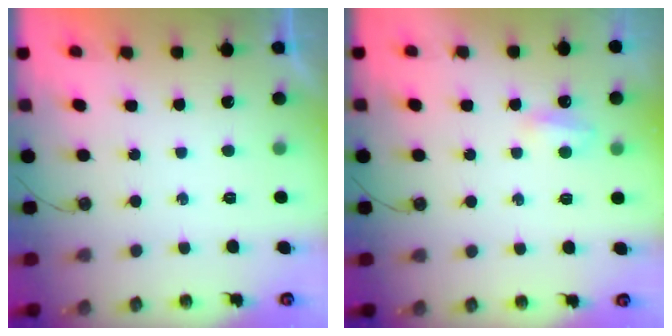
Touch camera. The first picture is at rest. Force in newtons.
{"total": 4.0, "press": 4.0, "slide": 0.7}